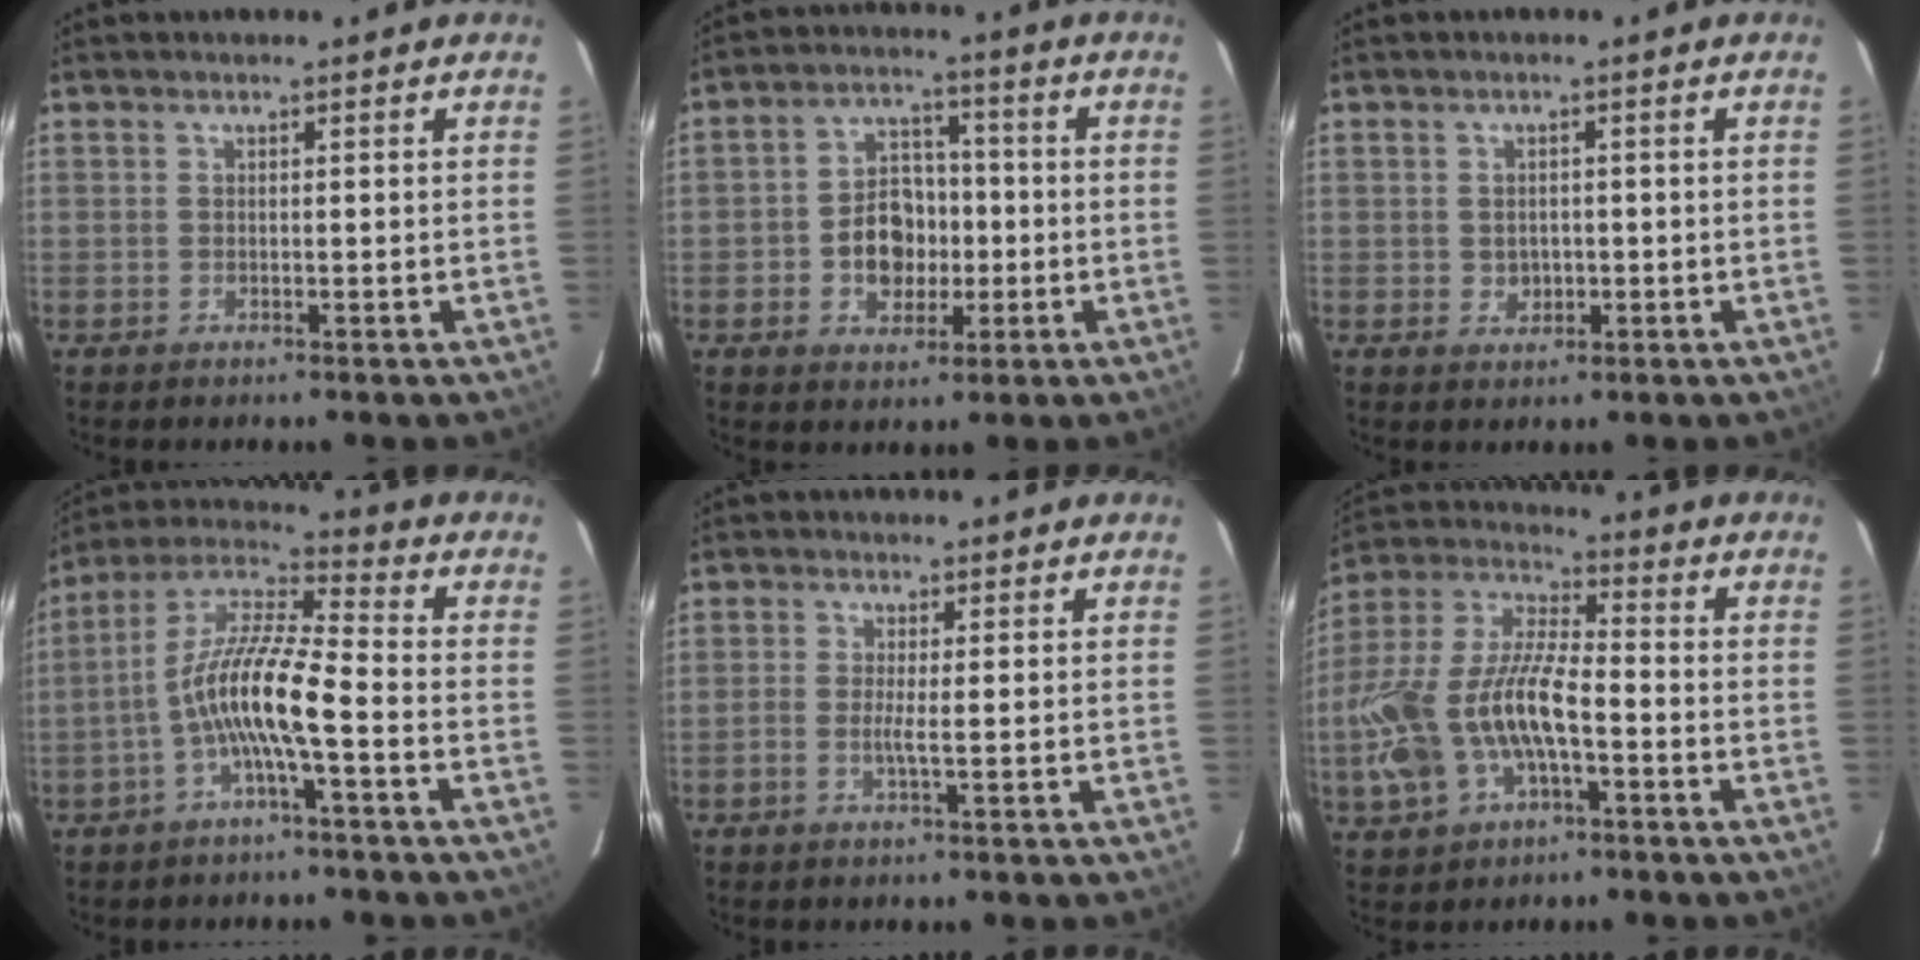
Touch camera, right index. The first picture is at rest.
{"total": 9.2, "force": [-1.9, 7.2, 5.3], "torque": [-0.111, 0.021, -0.022]}
{"total": 2.7, "force": [-0.3, 2.4, 1.2], "torque": [-0.021, 0.003, 0.000]}
{"total": 10.9, "force": [-3.6, 1.3, 10.2], "torque": [-0.210, 0.014, -0.073]}
{"total": 2.1, "force": [-0.6, -0.1, 2.0], "torque": [-0.045, -0.002, -0.015]}
{"total": 17.9, "force": [-5.1, 8.1, 15.2], "torque": [-0.327, -0.002, -0.094]}